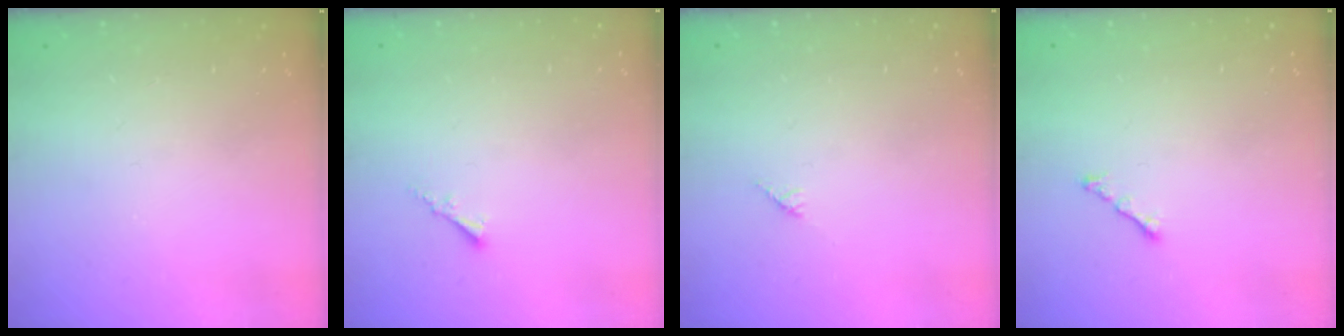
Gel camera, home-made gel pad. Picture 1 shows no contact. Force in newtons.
{"total": 1.8, "press": 1.7, "slide": 0.3}
{"total": 2.7, "press": 2.7, "slide": 0.2}
{"total": 1.7, "press": 1.6, "slide": 0.6}